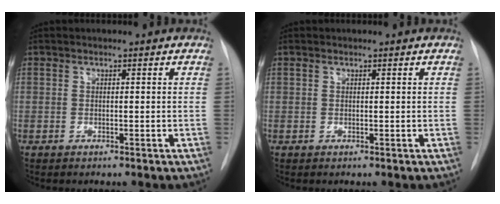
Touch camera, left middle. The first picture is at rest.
{"total": 0.6, "force": [0.1, -0.2, -0.6], "torque": [0.014, -0.002, 0.000]}